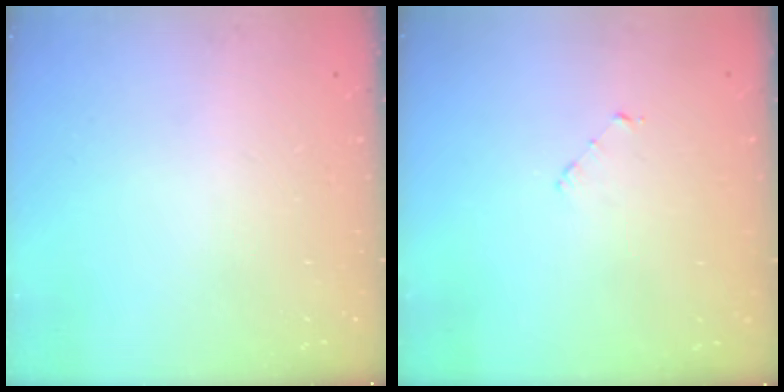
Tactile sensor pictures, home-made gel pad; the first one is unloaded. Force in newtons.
{"total": 2.9, "press": 2.9, "slide": 0.2}